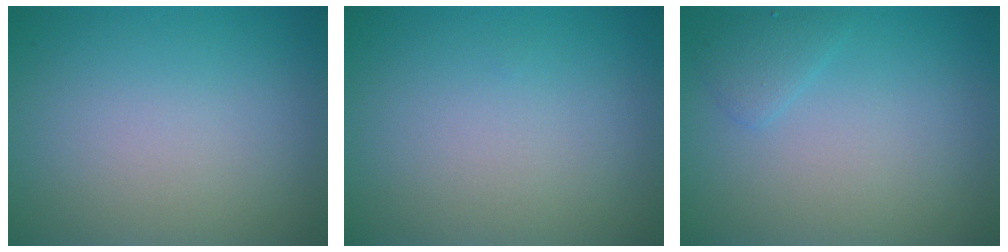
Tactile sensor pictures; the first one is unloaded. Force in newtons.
{"total": 0.0}
{"total": 1.3, "press": 1.3, "slide": 0.1}